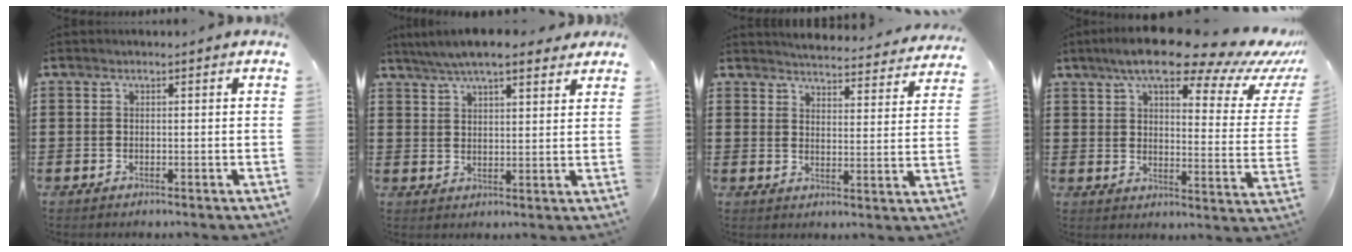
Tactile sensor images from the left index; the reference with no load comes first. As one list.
[{"total": 6.1, "force": [5.3, 1.1, 2.8], "torque": [-0.070, -0.007, 0.096]}, {"total": 4.4, "force": [4.3, -0.1, 0.4], "torque": [-0.018, -0.035, 0.072]}, {"total": 13.2, "force": [10.2, 2.2, 8.2], "torque": [-0.153, -0.053, 0.167]}]